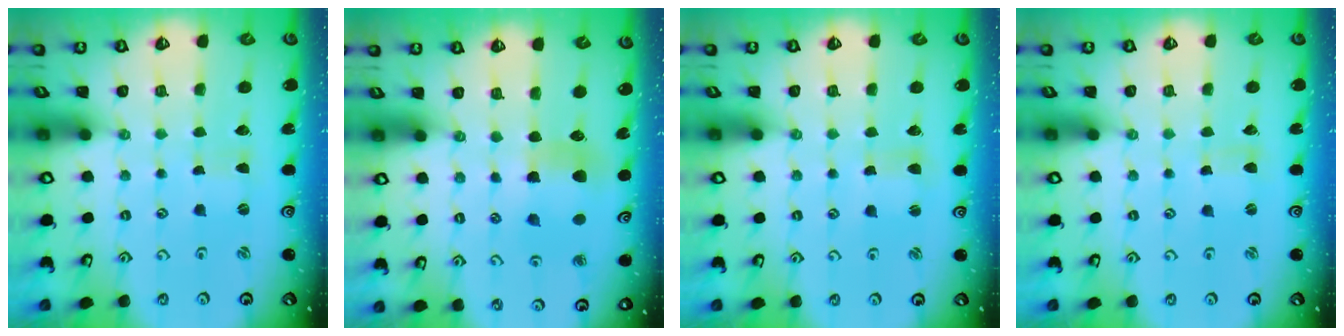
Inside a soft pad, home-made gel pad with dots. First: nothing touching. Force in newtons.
{"total": 6.7, "press": 6.7, "slide": 0.8}
{"total": 2.5, "press": 2.5, "slide": 0.3}
{"total": 0.6, "press": 0.6, "slide": 0.1}